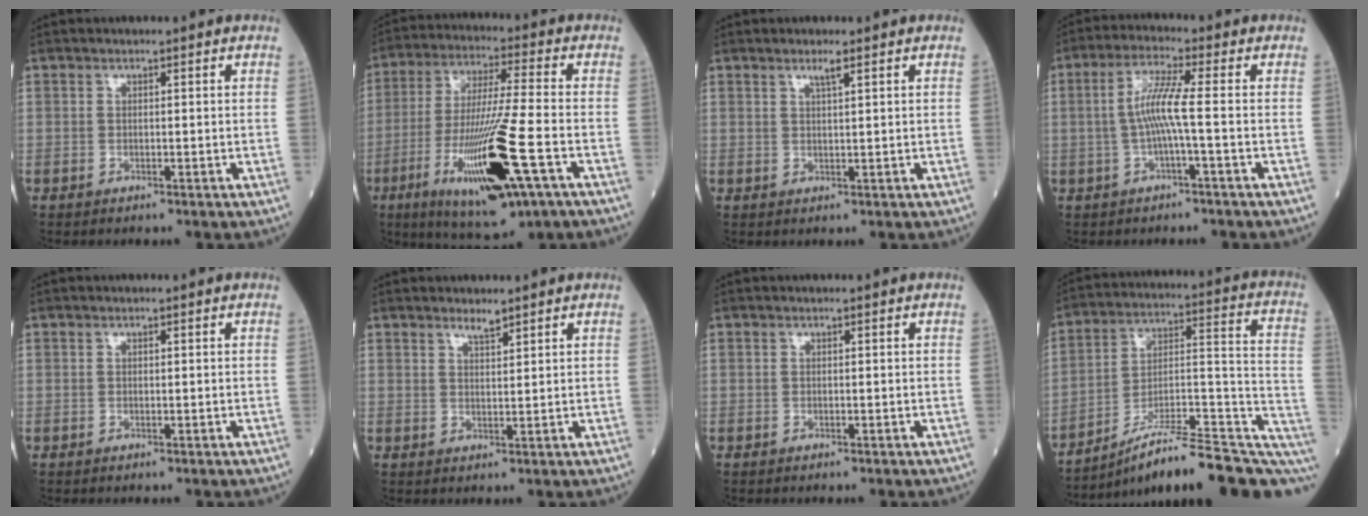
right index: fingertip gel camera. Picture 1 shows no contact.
{"total": 17.7, "force": [-6.7, 1.2, 16.4], "torque": [-0.333, -0.037, -0.114]}
{"total": 1.6, "force": [1.0, -0.2, 1.2], "torque": [-0.025, -0.002, 0.020]}
{"total": 5.8, "force": [-0.6, -0.4, 5.8], "torque": [-0.119, 0.012, -0.012]}
{"total": 0.0}
{"total": 1.9, "force": [1.7, 0.1, 0.9], "torque": [-0.019, -0.005, 0.033]}
{"total": 0.0}
{"total": 22.0, "force": [-16.2, 3.4, 14.4], "torque": [-0.145, 0.043, -0.243]}